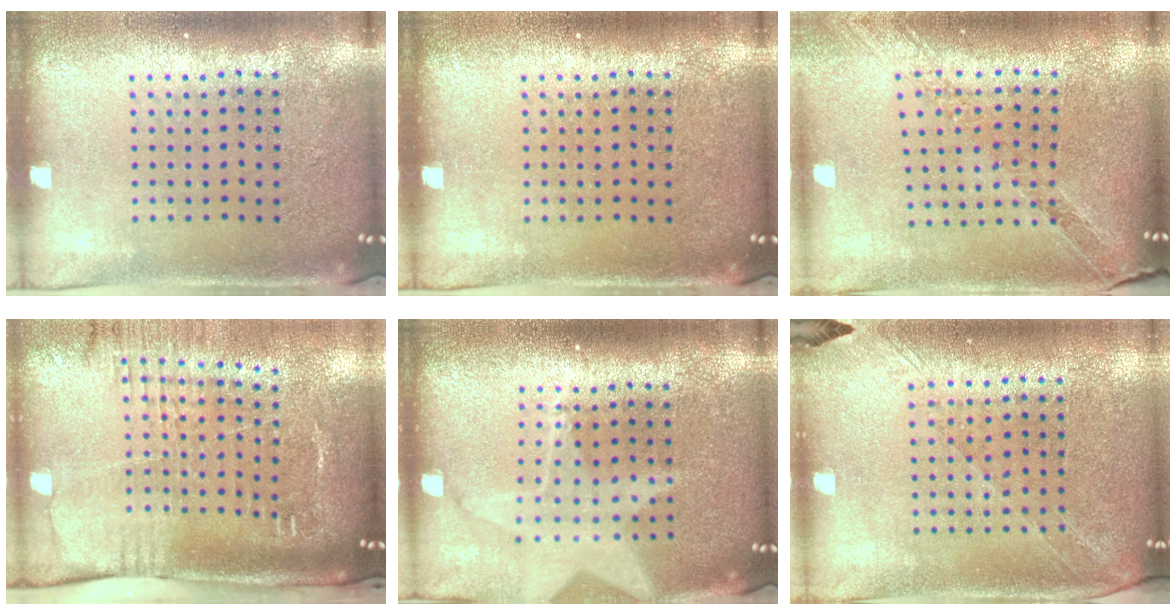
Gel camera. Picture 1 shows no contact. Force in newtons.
{"total": 0.0}
{"total": 1.1, "press": 1.1, "slide": 0.2}
{"total": 2.8, "press": 2.1, "slide": 1.7}
{"total": 1.8, "press": 1.5, "slide": 1.0}
{"total": 1.4, "press": 1.2, "slide": 0.8}